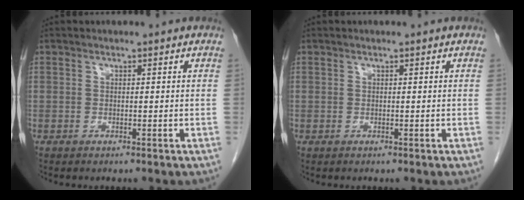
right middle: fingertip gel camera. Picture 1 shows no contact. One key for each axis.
{"total": 0.0}